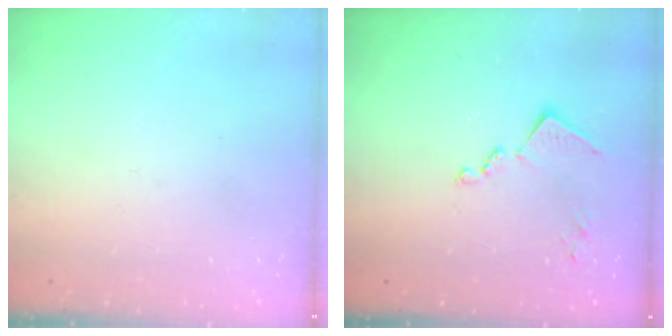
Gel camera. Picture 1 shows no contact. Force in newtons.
{"total": 9.6, "press": 9.5, "slide": 0.5}